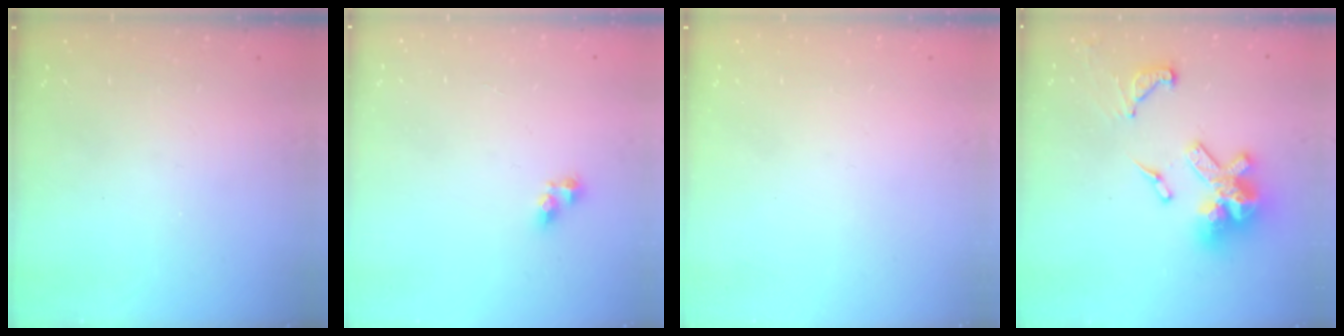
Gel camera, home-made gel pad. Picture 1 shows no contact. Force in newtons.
{"total": 5.0, "press": 4.9, "slide": 0.6}
{"total": 0.0}
{"total": 17.8, "press": 17.7, "slide": 1.7}